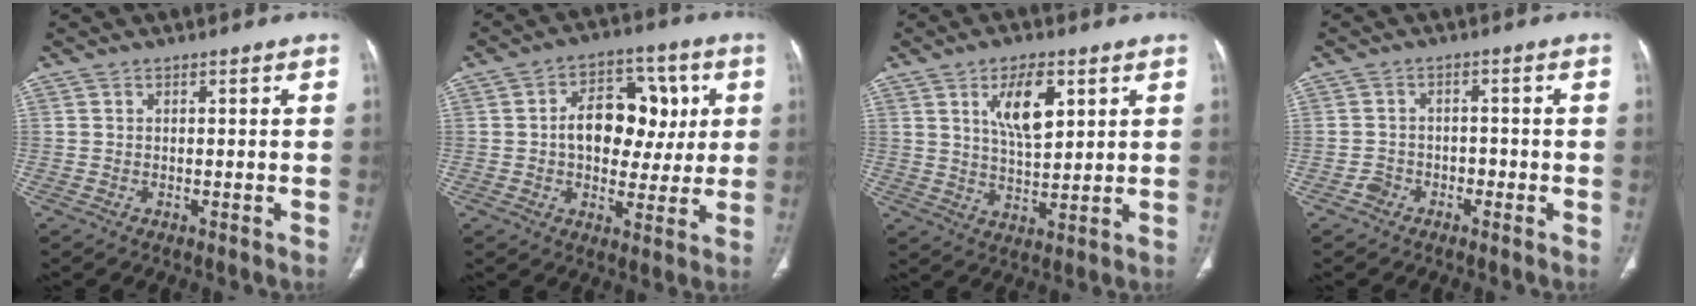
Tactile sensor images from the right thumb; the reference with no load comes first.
{"total": 13.9, "force": [1.5, 9.8, 9.8], "torque": [-0.096, 0.017, 0.021]}
{"total": 9.4, "force": [3.9, 4.2, 7.4], "torque": [-0.111, -0.021, 0.073]}
{"total": 2.8, "force": [-1.6, 2.2, 0.6], "torque": [-0.004, 0.019, -0.030]}